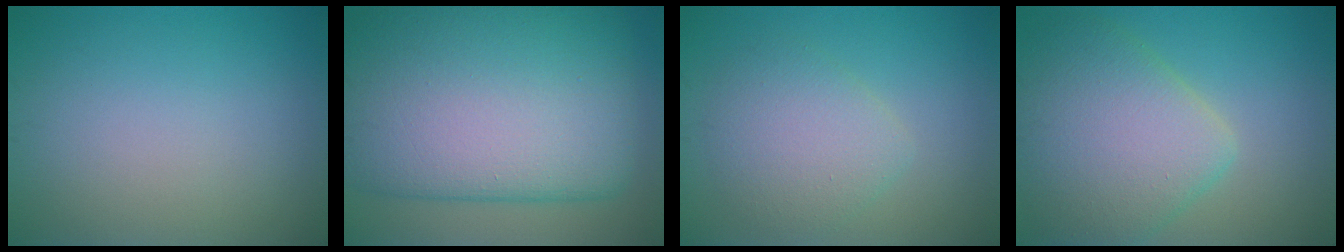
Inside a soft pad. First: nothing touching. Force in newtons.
{"total": 16.9, "press": 16.9, "slide": 0.9}
{"total": 3.6, "press": 3.6, "slide": 0.2}
{"total": 7.8, "press": 7.8, "slide": 0.6}